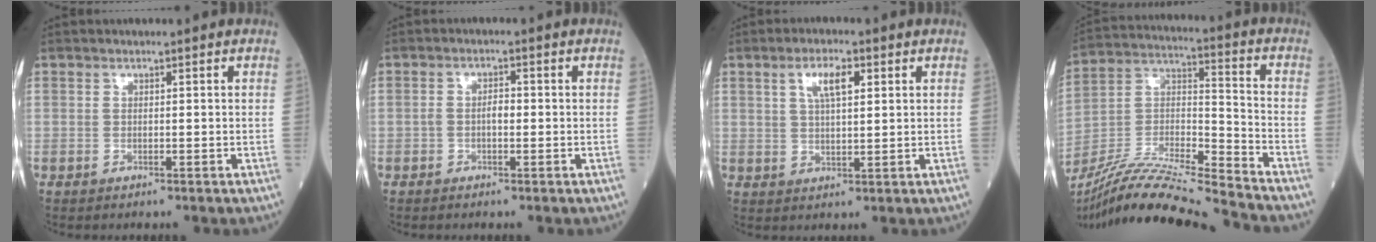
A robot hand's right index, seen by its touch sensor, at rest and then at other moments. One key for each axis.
{"total": 2.1, "fx": -0.4, "fy": 0.9, "fz": 1.8, "tx": -0.032, "ty": 0.007, "tz": -0.007}
{"total": 5.2, "fx": 2.2, "fy": 1.4, "fz": 4.5, "tx": -0.087, "ty": 0.008, "tz": 0.041}
{"total": 19.7, "fx": -18.2, "fy": -1.0, "fz": 7.6, "tx": -0.156, "ty": -0.003, "tz": -0.327}